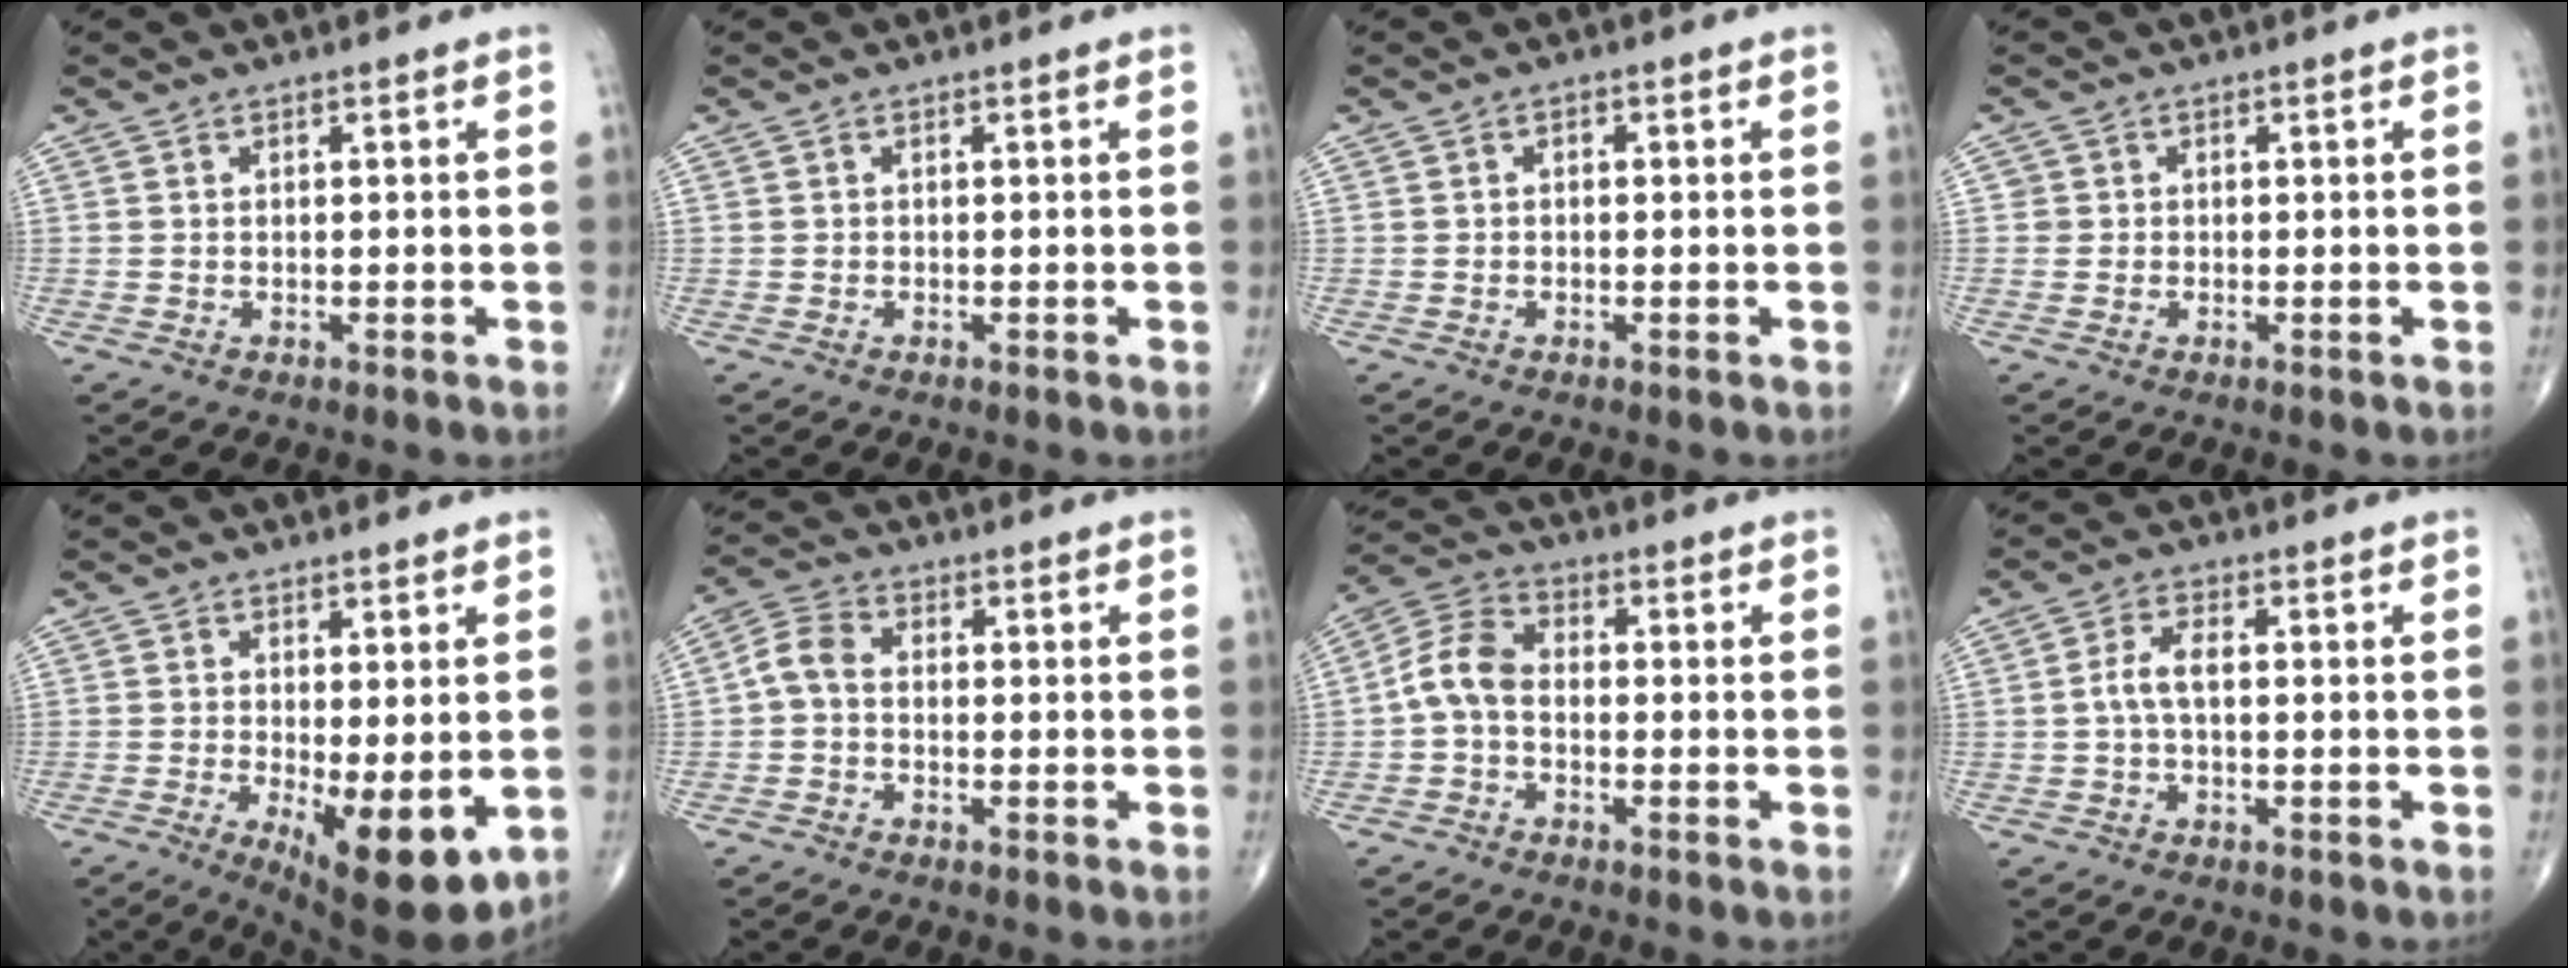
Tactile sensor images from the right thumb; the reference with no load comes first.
{"total": 0.0}
{"total": 0.7, "force": [0.1, 0.5, 0.6], "torque": [-0.006, 0.002, -0.002]}
{"total": 1.0, "force": [0.0, 1.0, 0.0], "torque": [0.008, 0.004, -0.001]}
{"total": 11.5, "force": [-2.5, 4.0, 10.5], "torque": [-0.144, -0.026, -0.023]}
{"total": 4.5, "force": [-0.6, 3.0, 3.3], "torque": [-0.062, 0.016, -0.025]}
{"total": 6.8, "force": [-1.2, 4.3, 5.1], "torque": [-0.099, 0.025, -0.038]}
{"total": 3.9, "force": [-0.1, 1.7, 3.5], "torque": [-0.079, 0.011, -0.005]}